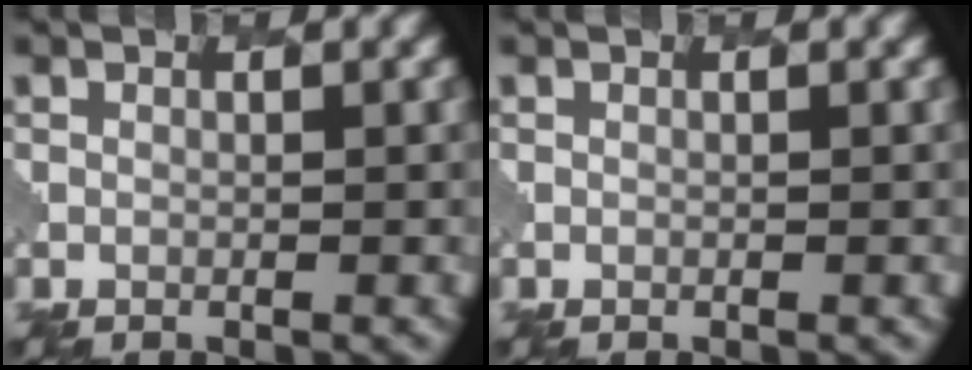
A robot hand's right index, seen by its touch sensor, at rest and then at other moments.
{"total": 0.0}